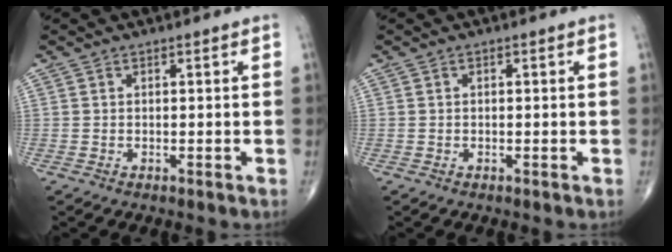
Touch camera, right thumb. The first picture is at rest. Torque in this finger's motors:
{"motor_torque": [-0.44, -0.29, -0.25, 0.12, 0.02]}